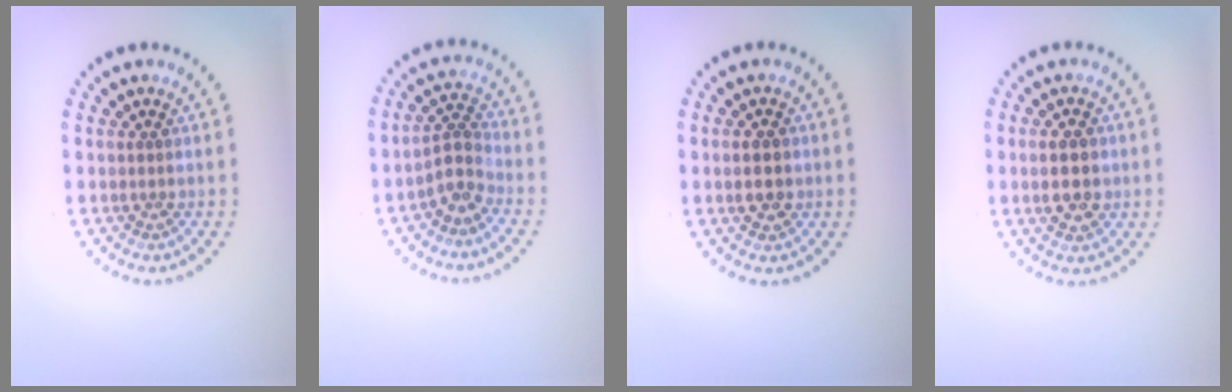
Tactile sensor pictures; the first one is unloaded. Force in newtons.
{"total": 2.5, "press": 1.8, "slide": 1.7}
{"total": 2.7, "press": 2.7, "slide": 0.2}
{"total": 3.7, "press": 3.7, "slide": 0.1}